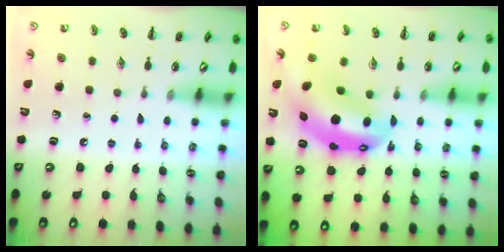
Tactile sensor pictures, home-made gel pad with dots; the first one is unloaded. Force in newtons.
{"total": 12.8, "press": 12.4, "slide": 3.2}